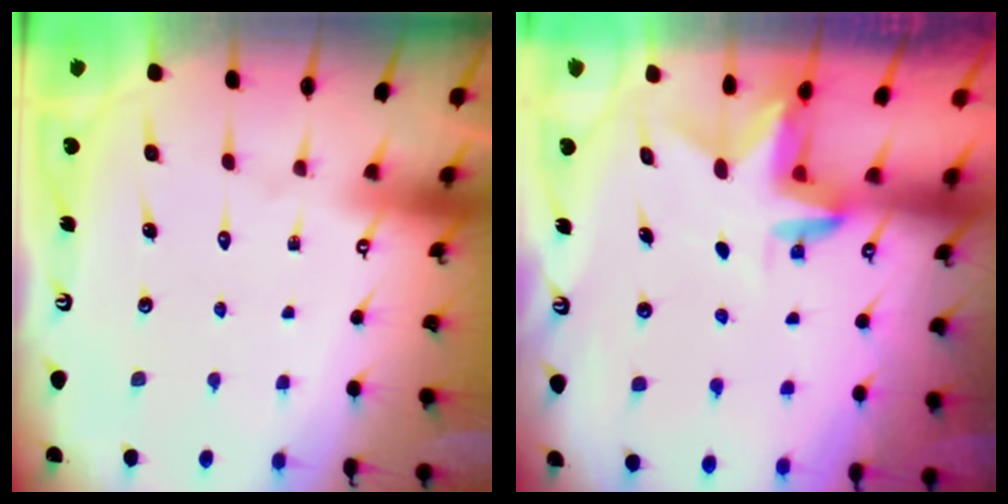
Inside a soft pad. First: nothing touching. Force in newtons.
{"total": 3.1, "press": 3.1, "slide": 0.2}